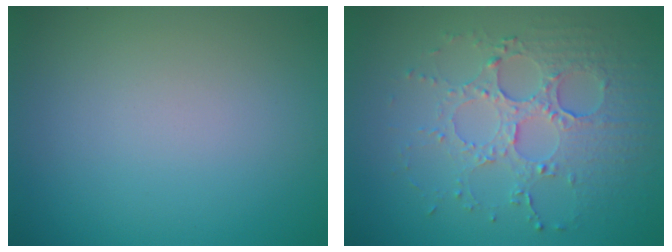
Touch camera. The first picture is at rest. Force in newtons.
{"total": 4.0, "press": 3.6, "slide": 1.7}